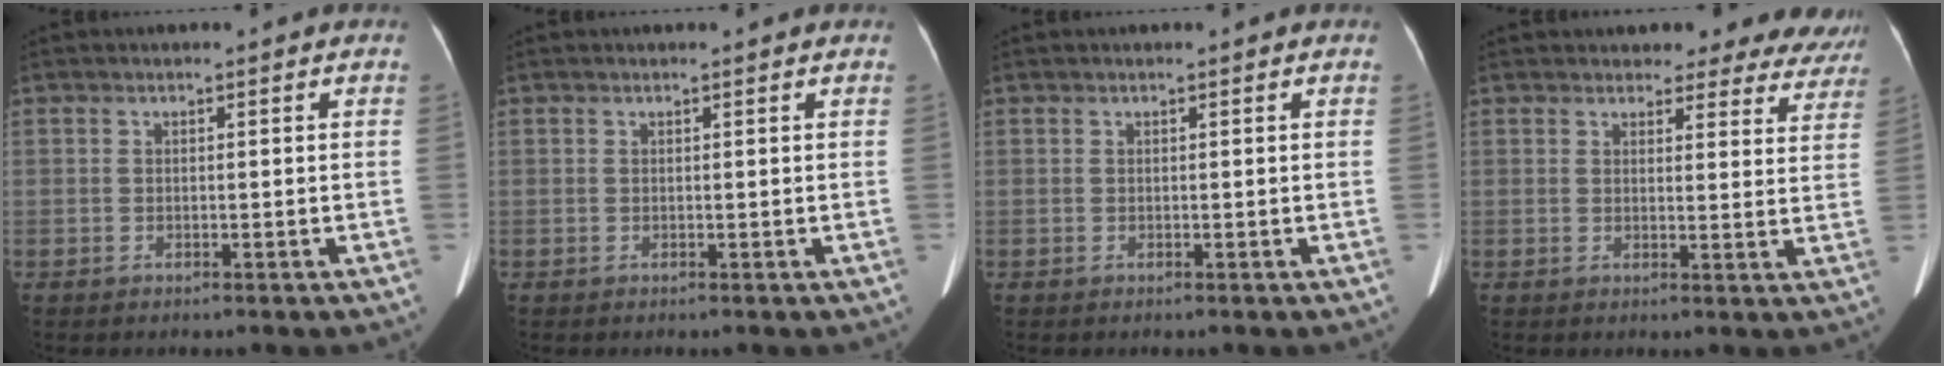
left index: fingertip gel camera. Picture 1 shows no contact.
{"total": 1.9, "force": [1.7, 0.2, 0.6], "torque": [-0.006, -0.001, 0.013]}
{"total": 1.2, "force": [1.0, 0.2, 0.5], "torque": [-0.004, 0.003, 0.009]}
{"total": 16.1, "force": [15.0, 4.8, 3.0], "torque": [0.002, -0.042, 0.145]}